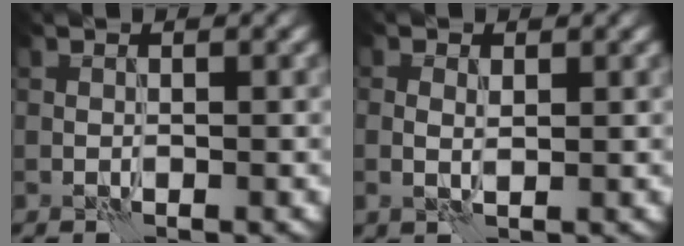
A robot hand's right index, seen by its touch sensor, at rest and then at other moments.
{"total": 1.2, "force": [0.4, 0.6, 1.0], "torque": [-0.023, 0.000, 0.005]}